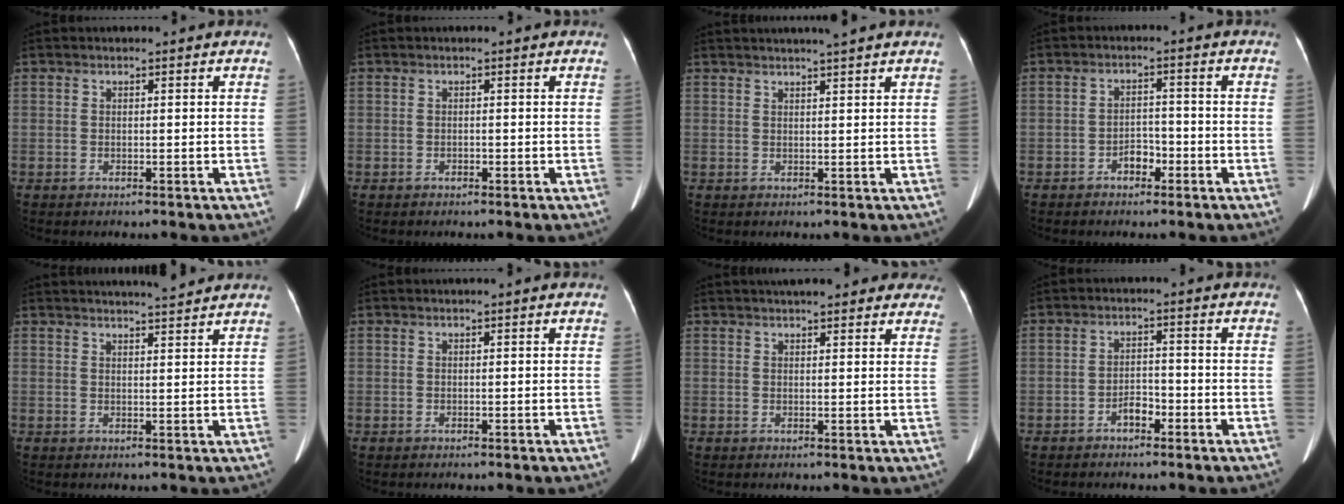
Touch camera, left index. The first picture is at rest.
{"total": 0.0}
{"total": 4.9, "force": [4.2, -0.7, 2.5], "torque": [-0.036, 0.017, 0.056]}
{"total": 2.9, "force": [-1.8, 1.6, 1.5], "torque": [-0.021, 0.007, -0.031]}
{"total": 7.3, "force": [6.9, -0.4, 2.4], "torque": [-0.040, 0.008, 0.089]}
{"total": 0.0}
{"total": 14.3, "force": [12.3, 3.5, 6.5], "torque": [-0.070, 0.031, 0.143]}
{"total": 2.7, "force": [-1.8, 1.2, 1.5], "torque": [-0.024, 0.006, -0.034]}